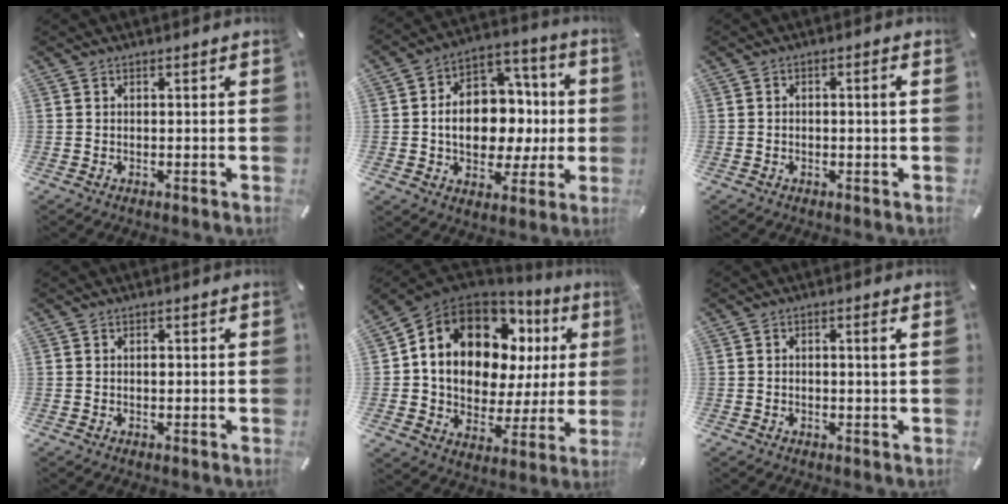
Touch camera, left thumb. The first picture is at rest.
{"total": 14.7, "force": [-1.3, 11.5, 9.0], "torque": [-0.148, 0.008, -0.014]}
{"total": 1.9, "force": [-0.1, 0.3, 1.8], "torque": [-0.032, 0.002, -0.004]}
{"total": 0.9, "force": [0.0, 0.5, 0.7], "torque": [-0.014, -0.001, 0.000]}
{"total": 15.5, "force": [6.9, 11.0, 8.4], "torque": [-0.155, -0.054, 0.121]}
{"total": 1.8, "force": [0.1, 0.2, 1.8], "torque": [-0.034, -0.001, 0.000]}